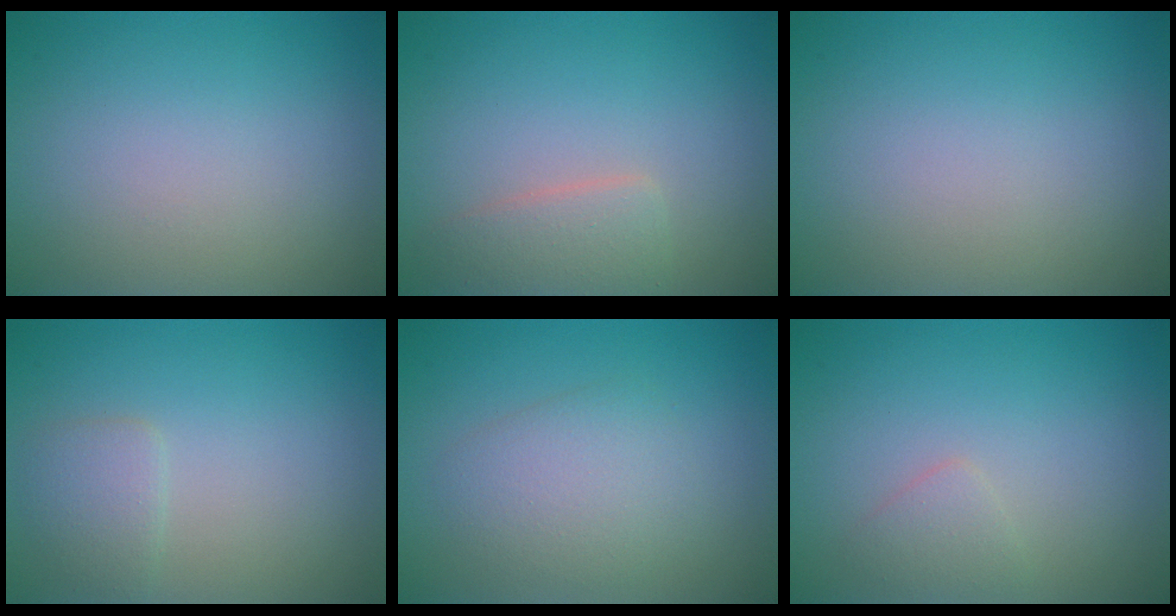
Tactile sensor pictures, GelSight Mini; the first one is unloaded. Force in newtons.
{"total": 2.5, "press": 2.5, "slide": 0.1}
{"total": 0.0}
{"total": 1.7, "press": 1.7, "slide": 0.1}
{"total": 3.1, "press": 3.1, "slide": 0.0}
{"total": 1.2, "press": 1.2, "slide": 0.0}